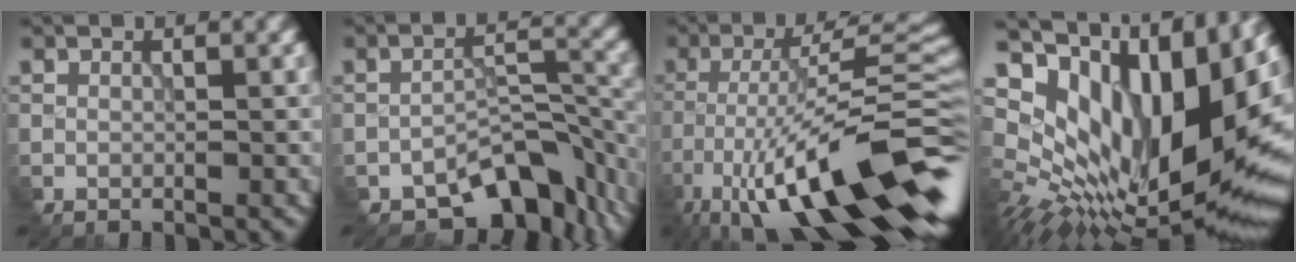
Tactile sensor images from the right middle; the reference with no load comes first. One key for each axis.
{"total": 7.6, "fx": -5.5, "fy": 3.6, "fz": 3.8, "tx": -0.038, "ty": -0.010, "tz": -0.086}
{"total": 16.3, "fx": -8.1, "fy": 4.0, "fz": 13.5, "tx": -0.225, "ty": 0.015, "tz": -0.144}
{"total": 18.3, "fx": 4.1, "fy": 9.5, "fz": 15.1, "tx": -0.267, "ty": -0.001, "tz": 0.083}